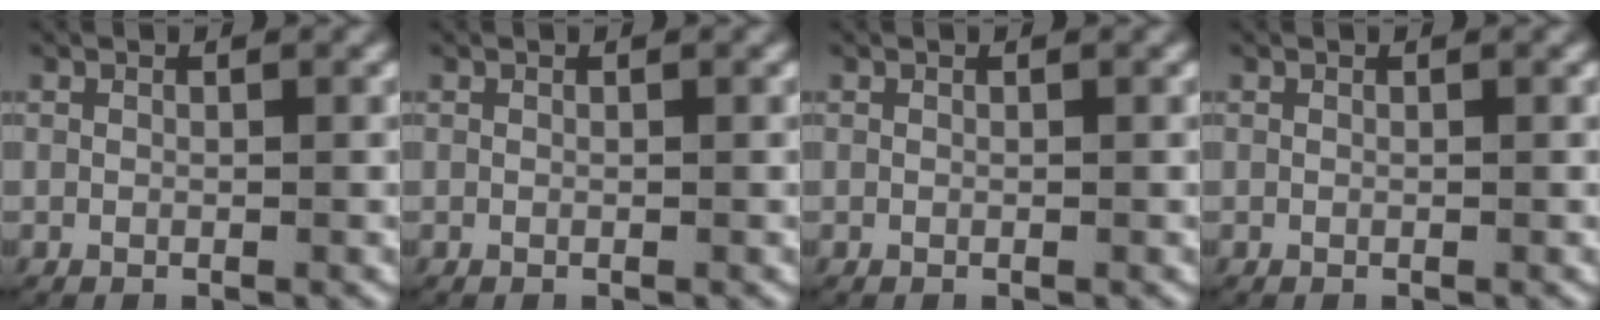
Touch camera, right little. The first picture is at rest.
{"total": 0.0}
{"total": 0.0}
{"total": 0.0}